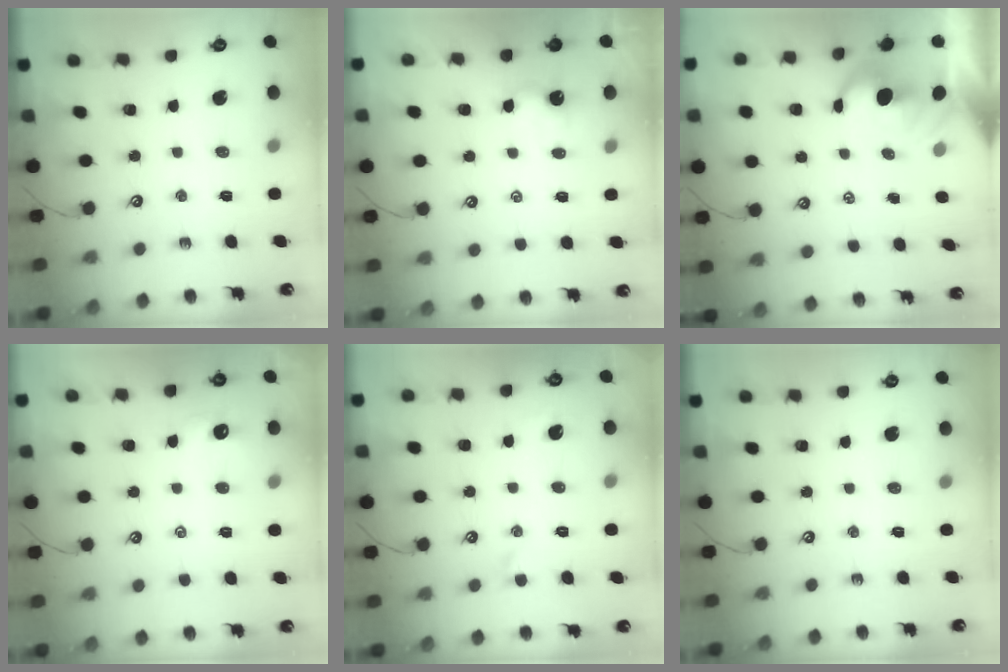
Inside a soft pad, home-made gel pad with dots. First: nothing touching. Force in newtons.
{"total": 0.7, "press": 0.7, "slide": 0.3}
{"total": 1.6, "press": 1.3, "slide": 1.0}
{"total": 0.7, "press": 0.6, "slide": 0.3}
{"total": 1.6, "press": 1.5, "slide": 0.7}
{"total": 0.0}